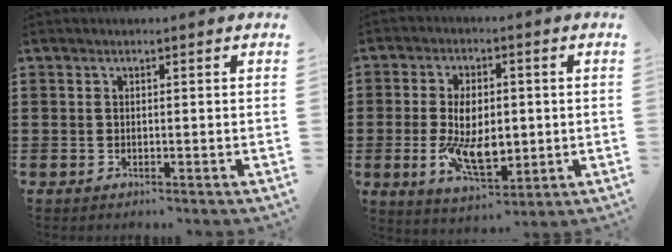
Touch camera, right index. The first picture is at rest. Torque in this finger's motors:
{"motor_torque": [2.14, 0.00, 0.47, 0.21]}